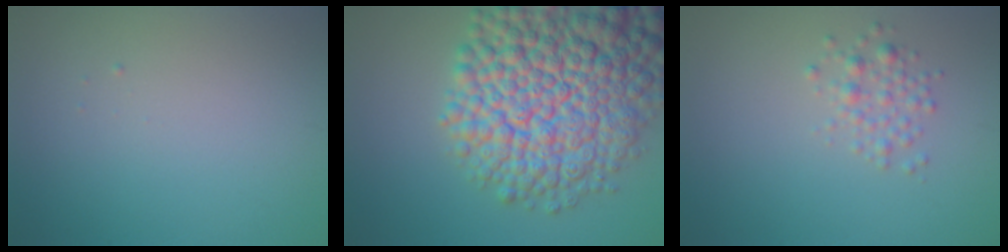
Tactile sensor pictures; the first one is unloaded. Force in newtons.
{"total": 13.6, "press": 13.6, "slide": 0.6}
{"total": 1.7, "press": 1.7, "slide": 0.1}